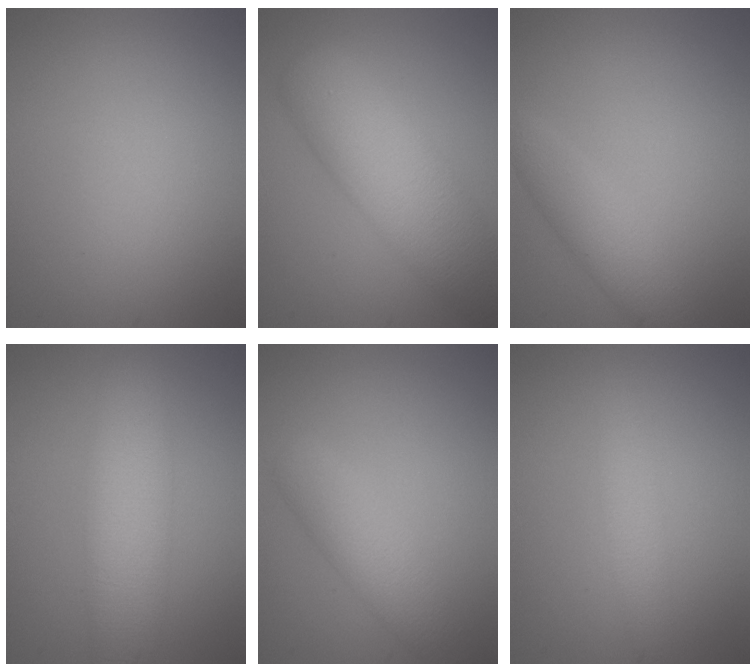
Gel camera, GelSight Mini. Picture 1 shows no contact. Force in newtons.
{"total": 8.3, "press": 8.3, "slide": 0.4}
{"total": 3.0, "press": 3.0, "slide": 0.1}
{"total": 6.3, "press": 6.3, "slide": 0.3}
{"total": 3.7, "press": 3.7, "slide": 0.2}
{"total": 2.1, "press": 2.1, "slide": 0.1}